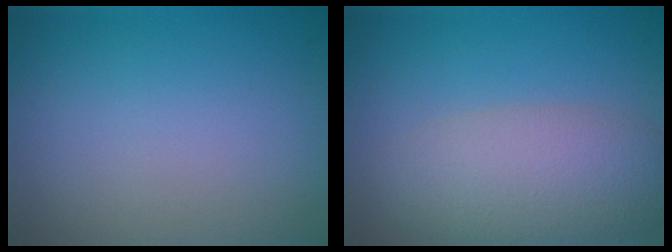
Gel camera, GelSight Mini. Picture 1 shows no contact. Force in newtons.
{"total": 5.9, "press": 5.9, "slide": 0.3}